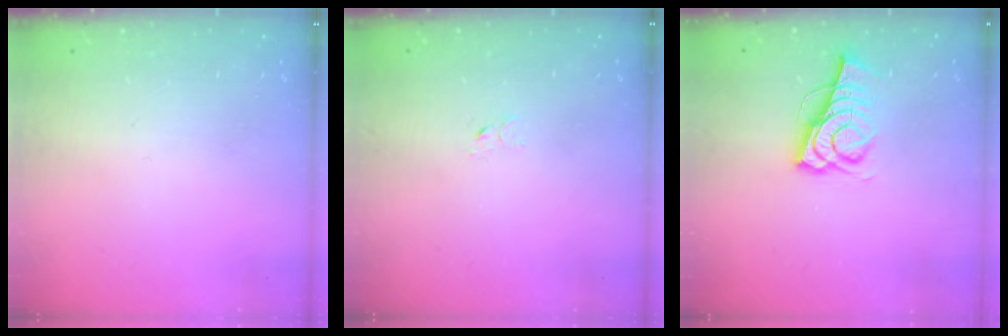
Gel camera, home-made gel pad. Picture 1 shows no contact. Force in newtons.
{"total": 2.7, "press": 2.7, "slide": 0.2}
{"total": 9.7, "press": 9.5, "slide": 1.8}